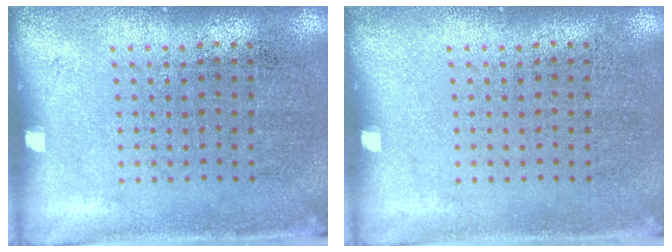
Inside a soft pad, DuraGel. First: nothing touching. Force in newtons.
{"total": 0.0}